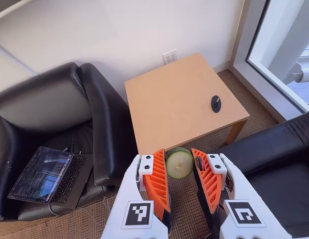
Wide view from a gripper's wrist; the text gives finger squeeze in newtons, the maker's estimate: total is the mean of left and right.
{"total": 6.3, "left": 5.9, "right": 6.8}